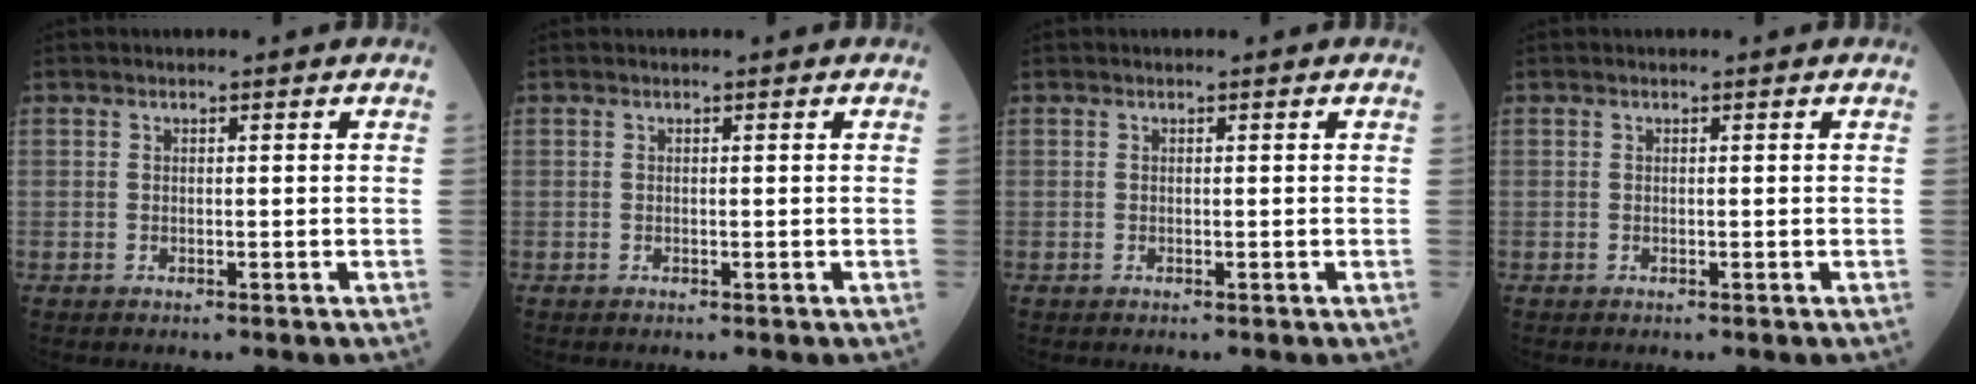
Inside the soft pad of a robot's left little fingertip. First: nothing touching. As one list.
[{"total": 0.0}, {"total": 0.0}, {"total": 0.0}]